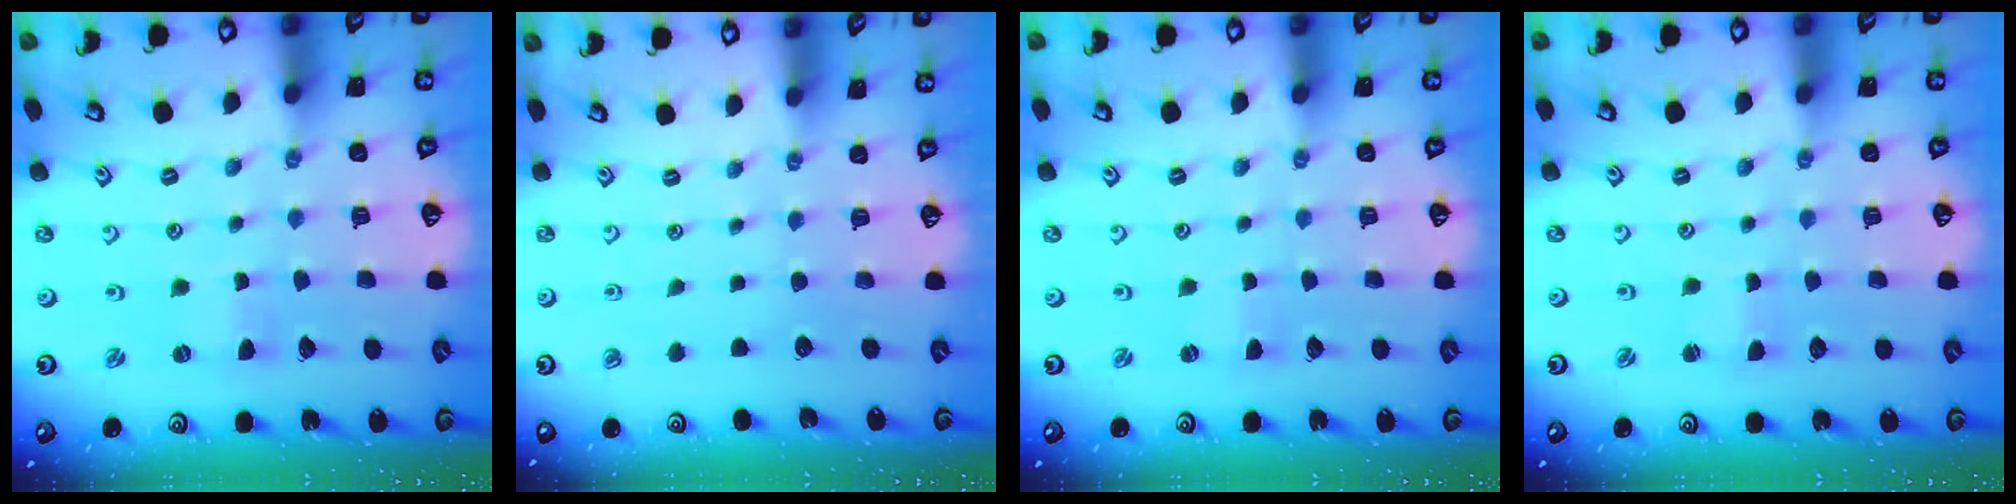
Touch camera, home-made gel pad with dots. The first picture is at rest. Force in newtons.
{"total": 0.0}
{"total": 0.7, "press": 0.7, "slide": 0.1}
{"total": 1.0, "press": 1.0, "slide": 0.0}